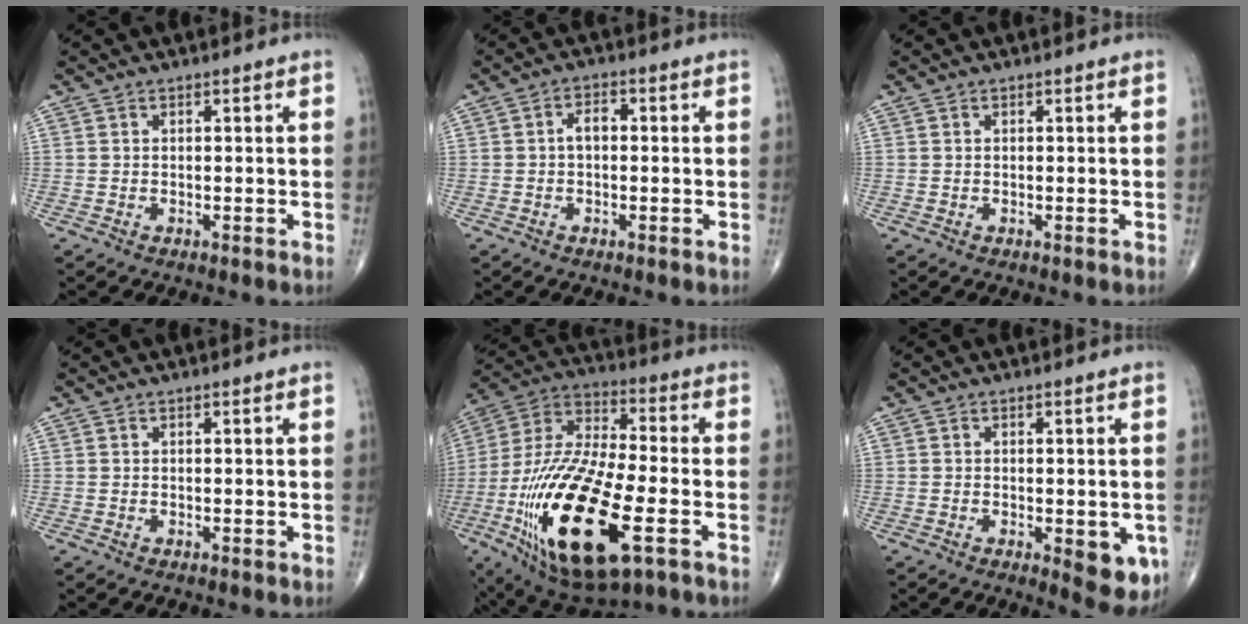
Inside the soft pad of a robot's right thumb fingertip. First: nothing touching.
{"total": 3.0, "force": [0.0, 1.9, 2.4], "torque": [-0.035, 0.014, -0.006]}
{"total": 0.0}
{"total": 0.0}
{"total": 28.4, "force": [-8.9, 10.6, 24.8], "torque": [-0.560, -0.004, -0.149]}
{"total": 7.3, "force": [-2.1, 3.0, 6.4], "torque": [-0.060, -0.010, -0.022]}